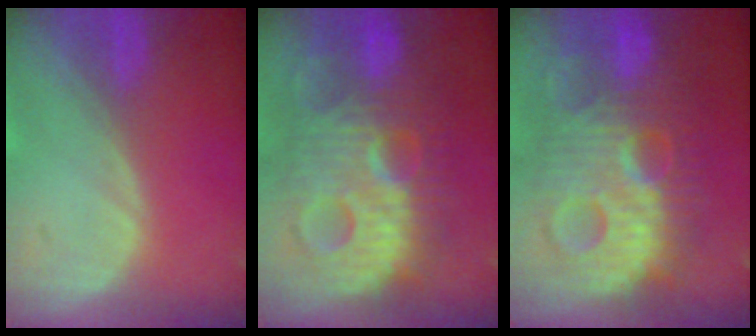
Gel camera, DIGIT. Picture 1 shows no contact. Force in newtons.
{"total": 13.3, "press": 13.2, "slide": 1.3}
{"total": 13.4, "press": 13.4, "slide": 1.2}